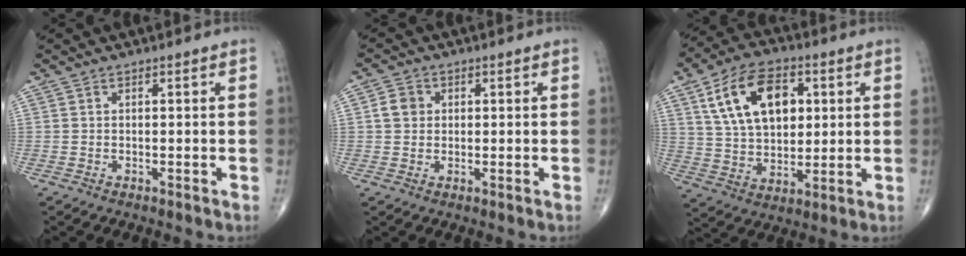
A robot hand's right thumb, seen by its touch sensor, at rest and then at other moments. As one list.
[{"total": 3.5, "force": [0.6, 3.1, 1.6], "torque": [-0.020, 0.004, 0.007]}, {"total": 16.2, "force": [5.3, 10.0, 11.6], "torque": [-0.177, -0.007, 0.098]}]